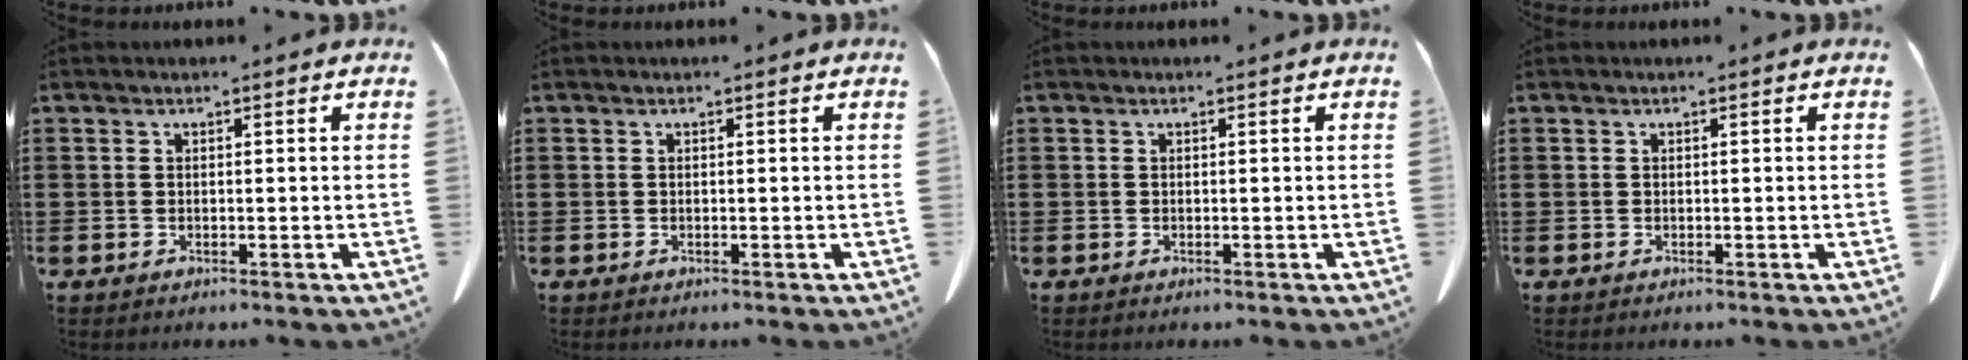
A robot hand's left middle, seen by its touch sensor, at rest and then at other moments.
{"total": 0.0}
{"total": 0.0}
{"total": 0.0}